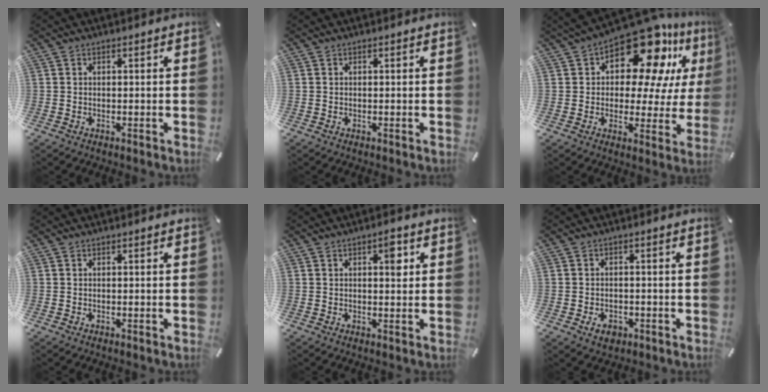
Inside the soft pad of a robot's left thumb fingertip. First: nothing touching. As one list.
[{"total": 0.0}, {"total": 19.0, "force": [11.9, 8.6, 12.1], "torque": [-0.207, -0.086, 0.199]}, {"total": 0.0}, {"total": 4.1, "force": [1.3, 1.8, 3.5], "torque": [-0.033, -0.011, 0.012]}, {"total": 3.5, "force": [-1.6, 2.5, 1.9], "torque": [-0.030, 0.001, -0.031]}]